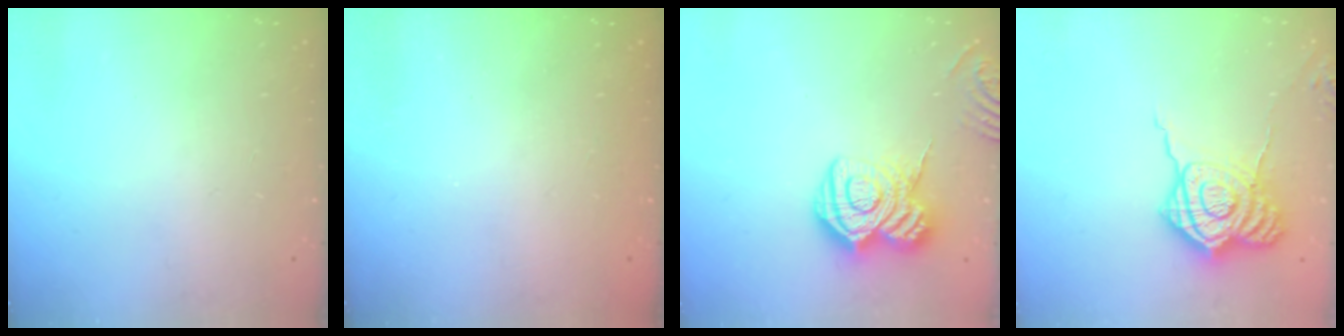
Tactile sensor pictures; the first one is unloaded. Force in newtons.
{"total": 2.2, "press": 2.1, "slide": 0.7}
{"total": 14.7, "press": 14.6, "slide": 1.0}
{"total": 14.3, "press": 14.3, "slide": 1.1}